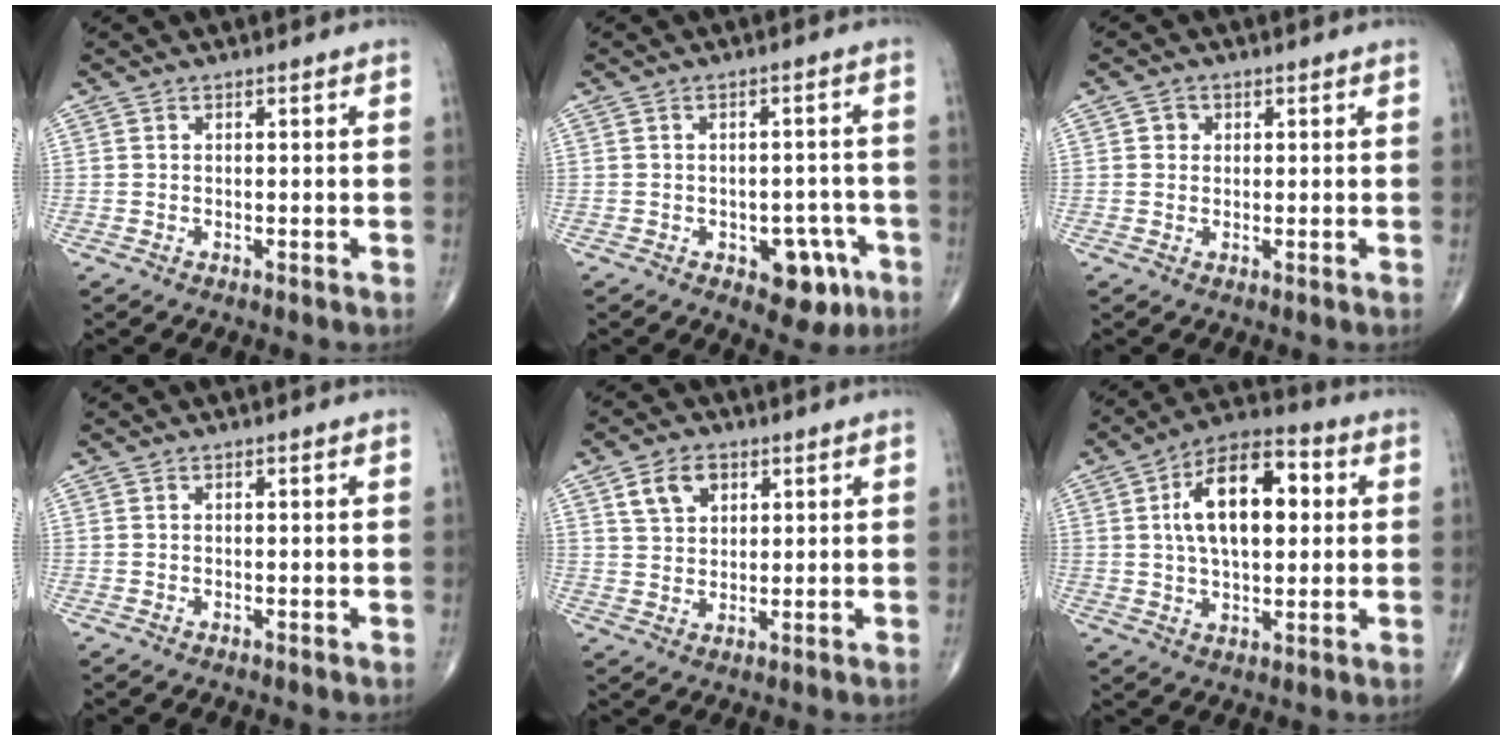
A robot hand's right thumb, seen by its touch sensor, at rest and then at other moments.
{"total": 7.5, "force": [-3.4, 4.5, 5.0], "torque": [-0.026, 0.021, -0.037]}
{"total": 1.8, "force": [0.5, 1.7, 0.5], "torque": [0.001, 0.000, 0.003]}
{"total": 0.0}
{"total": 6.5, "force": [3.0, 4.5, 3.6], "torque": [-0.045, -0.009, 0.055]}
{"total": 16.3, "force": [3.1, 8.6, 13.5], "torque": [-0.204, 0.017, 0.045]}